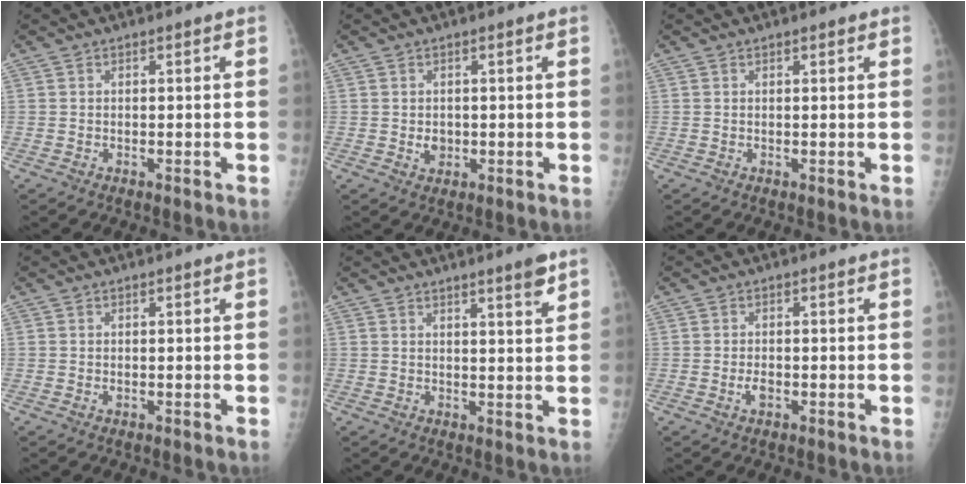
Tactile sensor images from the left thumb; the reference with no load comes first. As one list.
[{"total": 2.4, "force": [-0.2, 2.0, 1.4], "torque": [-0.010, 0.001, 0.001]}, {"total": 0.8, "force": [0.5, 0.3, 0.6], "torque": [-0.008, 0.000, 0.006]}, {"total": 0.7, "force": [0.0, 0.4, 0.6], "torque": [-0.005, 0.001, 0.003]}, {"total": 4.2, "force": [2.9, 0.2, 3.0], "torque": [-0.038, -0.021, 0.041]}, {"total": 2.0, "force": [-0.7, 1.1, 1.5], "torque": [-0.025, 0.002, -0.012]}]